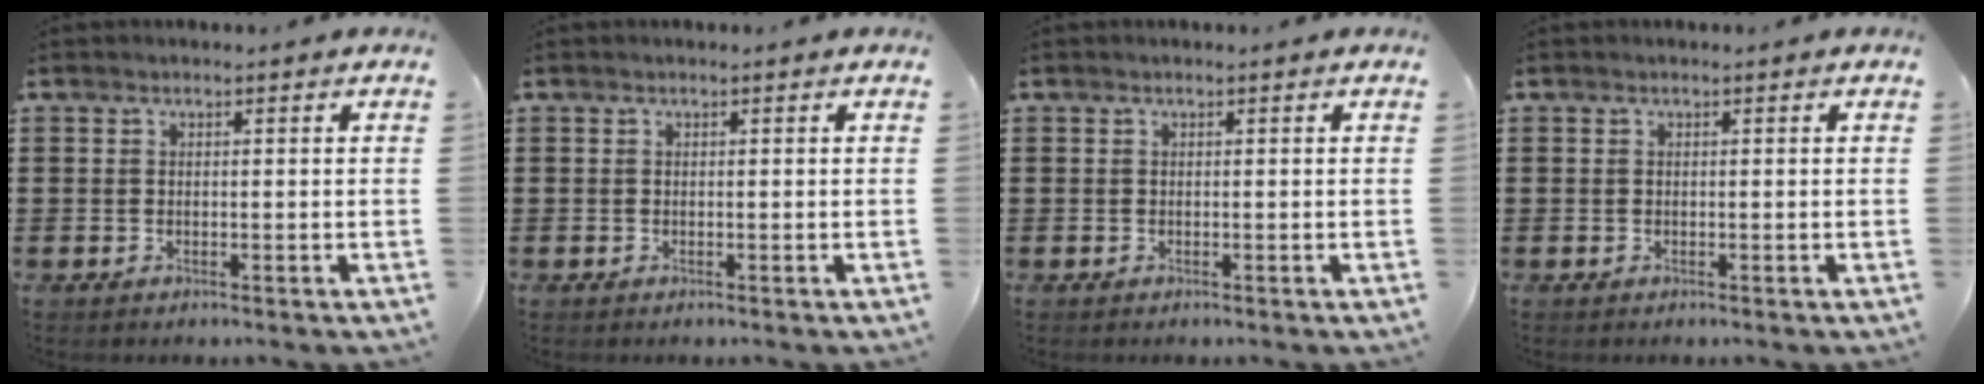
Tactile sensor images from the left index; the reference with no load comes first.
{"total": 0.0}
{"total": 0.0}
{"total": 0.0}